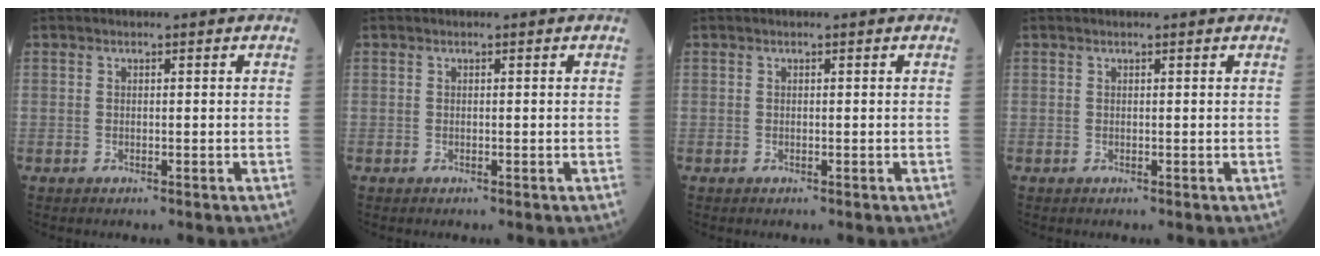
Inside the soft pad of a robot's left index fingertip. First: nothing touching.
{"total": 0.0}
{"total": 0.0}
{"total": 0.8, "force": [0.8, 0.0, 0.3], "torque": [-0.008, 0.007, 0.010]}